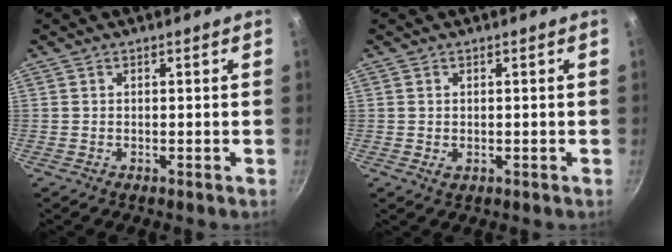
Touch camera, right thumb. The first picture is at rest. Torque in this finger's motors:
{"motor_torque": [-0.38, 0.18, -0.27, 0.05, -0.02]}